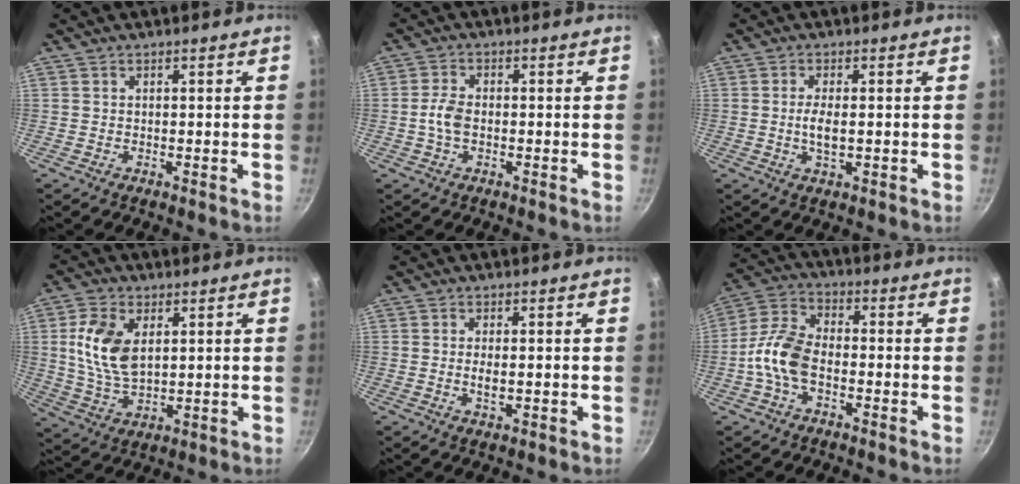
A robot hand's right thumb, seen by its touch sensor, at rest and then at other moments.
{"total": 4.1, "force": [-0.7, 2.5, 3.2], "torque": [-0.068, 0.014, -0.018]}
{"total": 3.9, "force": [-0.2, 1.4, 3.6], "torque": [-0.076, -0.002, -0.007]}
{"total": 11.4, "force": [2.8, 6.7, 8.8], "torque": [-0.166, -0.014, 0.058]}
{"total": 2.6, "force": [-0.1, 1.0, 2.4], "torque": [-0.048, -0.003, -0.002]}
{"total": 8.5, "force": [-1.9, 5.1, 6.5], "torque": [-0.124, 0.034, -0.048]}